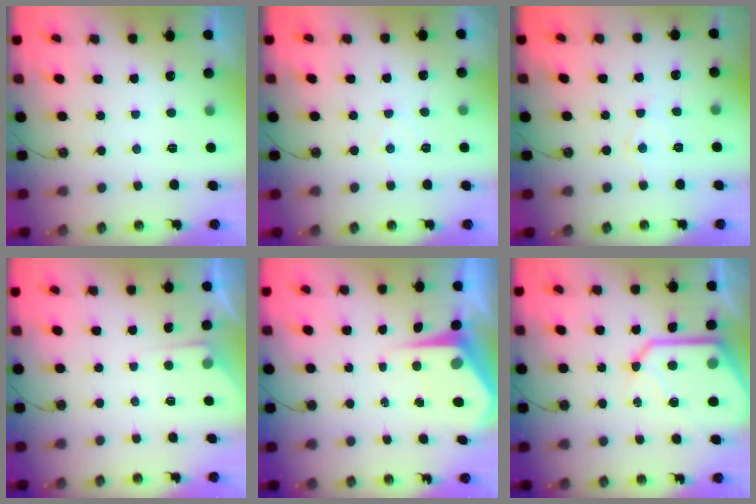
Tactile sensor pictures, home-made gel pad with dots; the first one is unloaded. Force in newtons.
{"total": 3.5, "press": 3.5, "slide": 0.5}
{"total": 7.0, "press": 7.0, "slide": 0.8}
{"total": 3.7, "press": 3.6, "slide": 0.5}
{"total": 5.7, "press": 5.7, "slide": 0.1}
{"total": 16.9, "press": 16.8, "slide": 1.6}